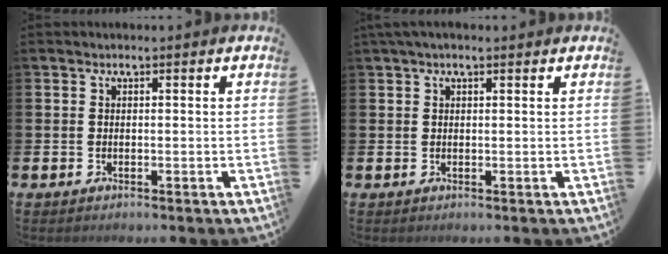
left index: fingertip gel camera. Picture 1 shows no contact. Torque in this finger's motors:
{"motor_torque": [0.98, -1.16, 0.28, 0.17]}